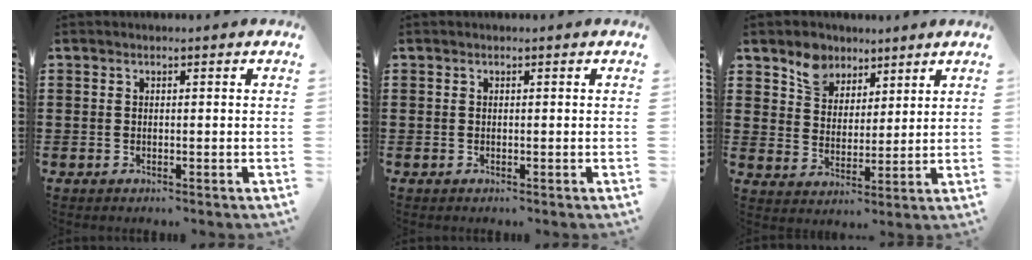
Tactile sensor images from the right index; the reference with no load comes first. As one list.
[{"total": 0.0}, {"total": 6.1, "force": [4.5, 4.0, 1.0], "torque": [-0.039, 0.002, 0.083]}]